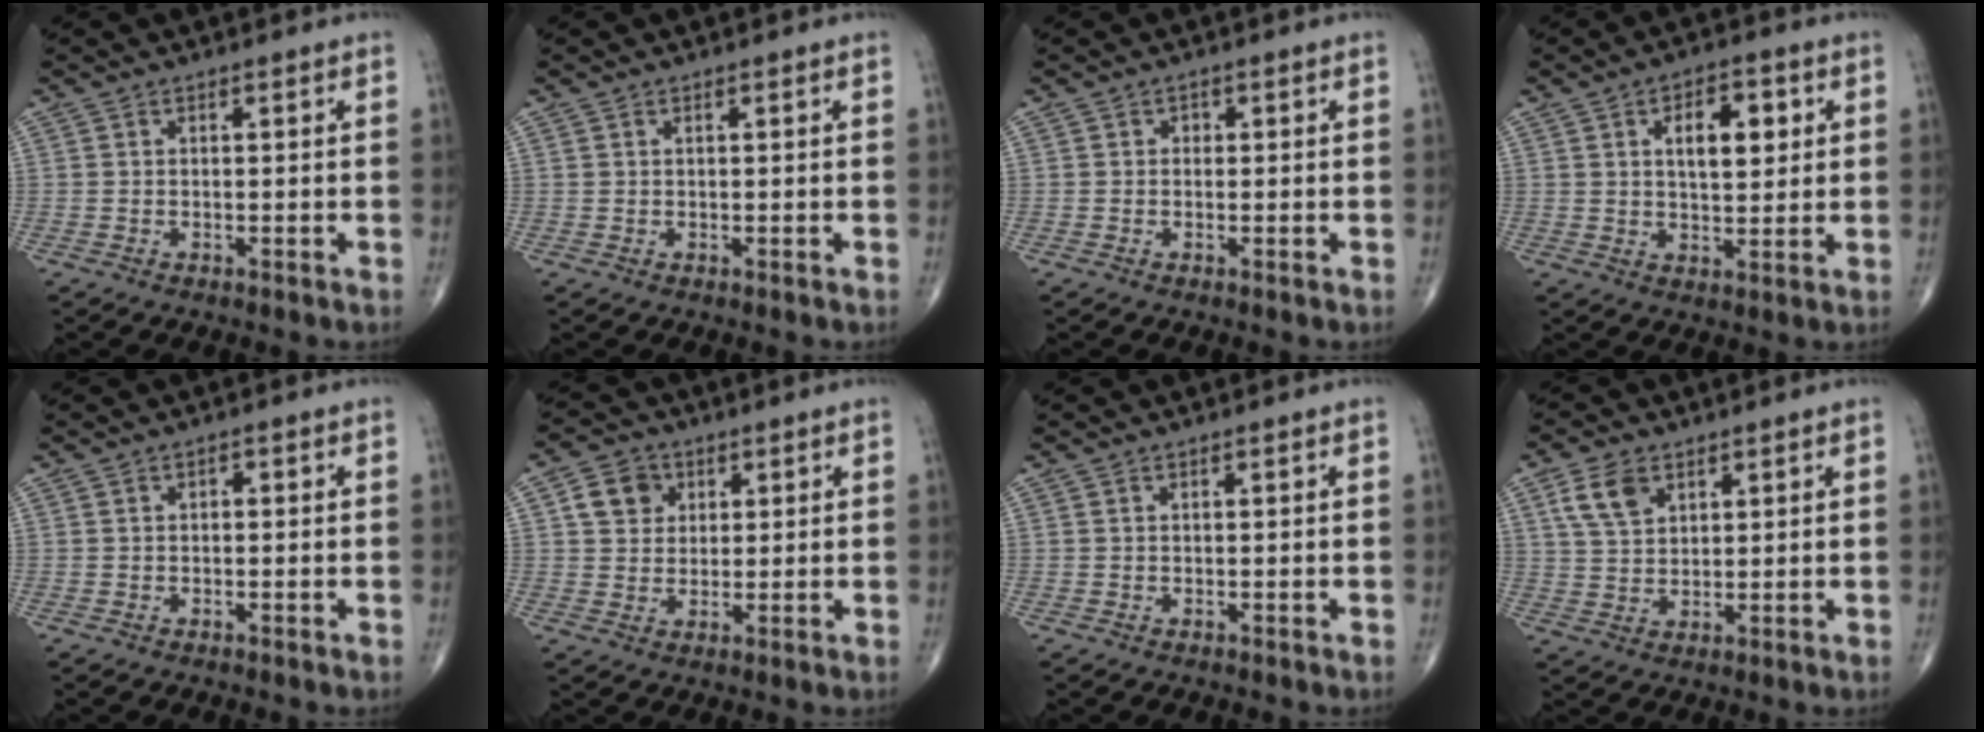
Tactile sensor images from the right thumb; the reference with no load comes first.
{"total": 0.0}
{"total": 0.7, "force": [0.1, 0.6, 0.3], "torque": [0.002, 0.002, -0.003]}
{"total": 8.5, "force": [2.4, 4.2, 6.9], "torque": [-0.079, -0.006, 0.036]}
{"total": 0.6, "force": [0.0, 0.4, 0.5], "torque": [-0.003, 0.002, -0.003]}
{"total": 6.1, "force": [2.1, 5.2, 2.5], "torque": [-0.020, -0.002, 0.034]}
{"total": 0.0}
{"total": 6.4, "force": [3.2, 4.0, 3.8], "torque": [-0.063, -0.009, 0.065]}